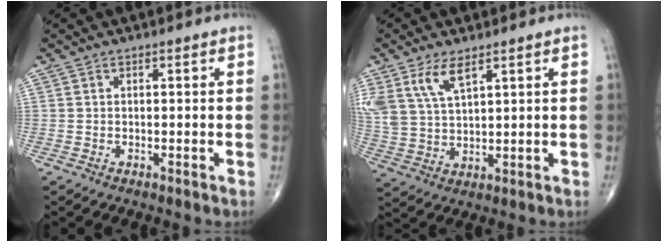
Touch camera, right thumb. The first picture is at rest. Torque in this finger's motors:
{"motor_torque": [0.14, 0.27, 1.03, 0.79, 0.20]}